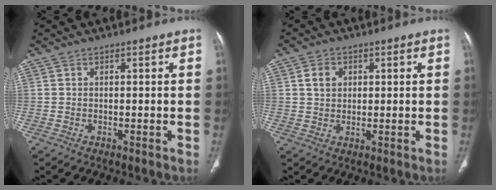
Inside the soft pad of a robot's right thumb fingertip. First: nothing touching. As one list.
[{"total": 3.6, "force": [1.0, 2.9, 1.8], "torque": [-0.017, 0.000, 0.018]}]